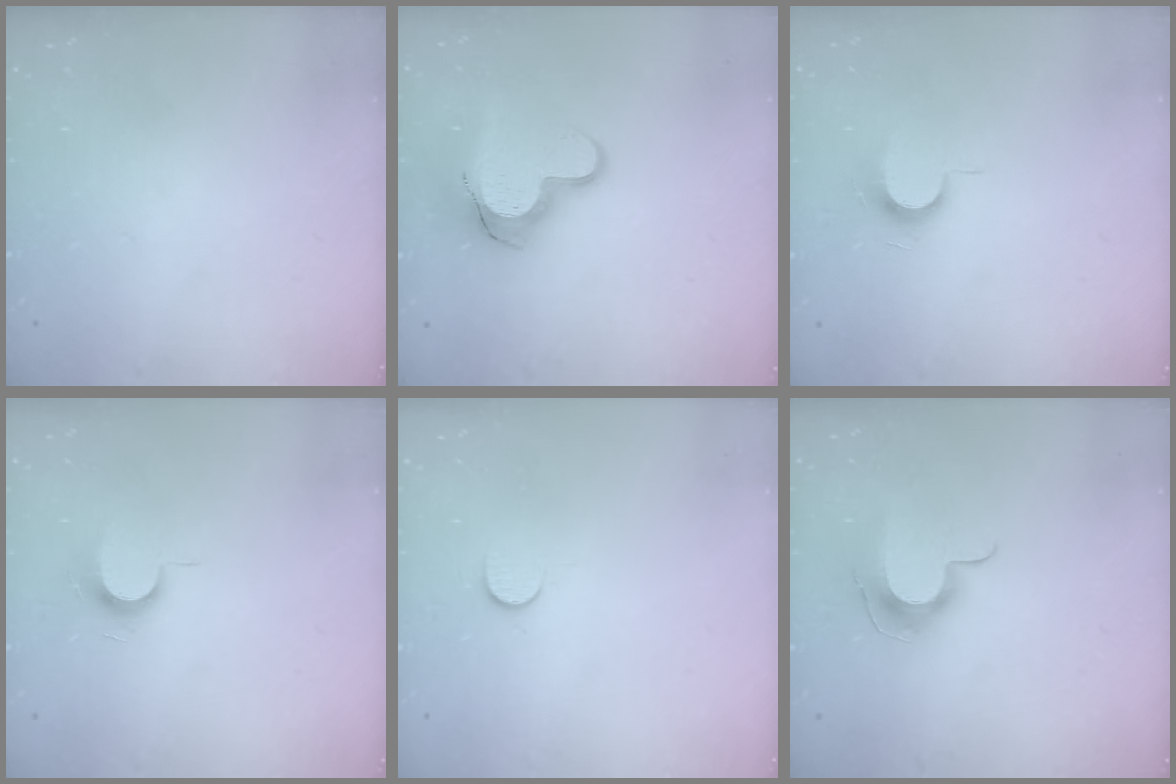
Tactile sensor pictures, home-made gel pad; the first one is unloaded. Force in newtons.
{"total": 13.4, "press": 13.4, "slide": 1.1}
{"total": 6.9, "press": 6.9, "slide": 0.6}
{"total": 6.9, "press": 6.9, "slide": 0.6}
{"total": 5.7, "press": 5.6, "slide": 0.7}
{"total": 9.9, "press": 9.9, "slide": 0.1}